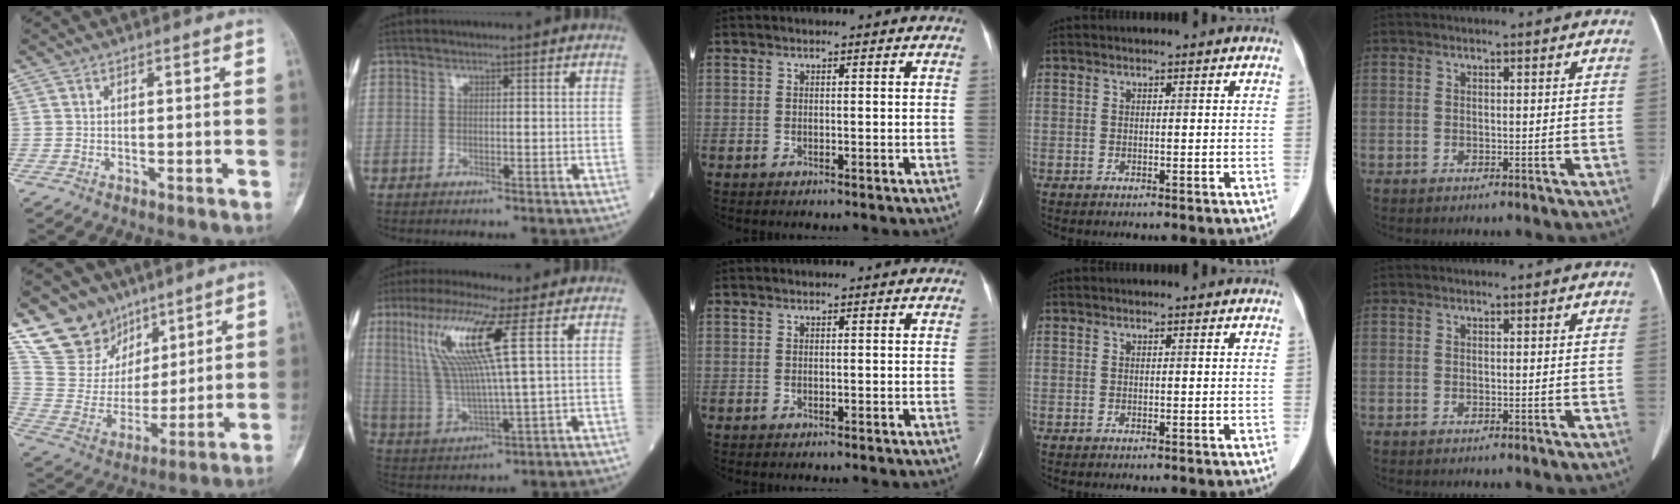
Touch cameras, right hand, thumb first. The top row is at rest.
{"thumb": {"total": 15.3, "force": [10.7, 10.6, 2.9], "torque": [-0.016, -0.054, 0.214]}, "index": {"total": 12.7, "force": [4.6, -0.4, 11.8], "torque": [-0.260, 0.004, 0.089]}}